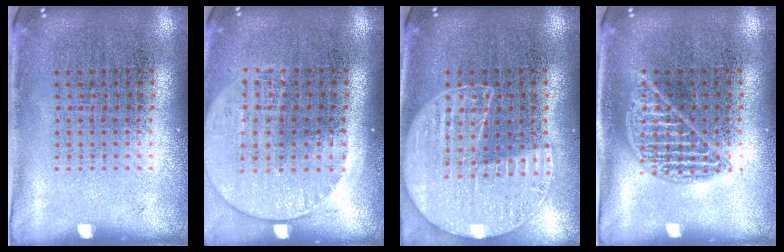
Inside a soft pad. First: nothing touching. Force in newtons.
{"total": 1.5, "press": 1.3, "slide": 0.7}
{"total": 1.2, "press": 1.1, "slide": 0.2}
{"total": 1.0, "press": 1.0, "slide": 0.1}